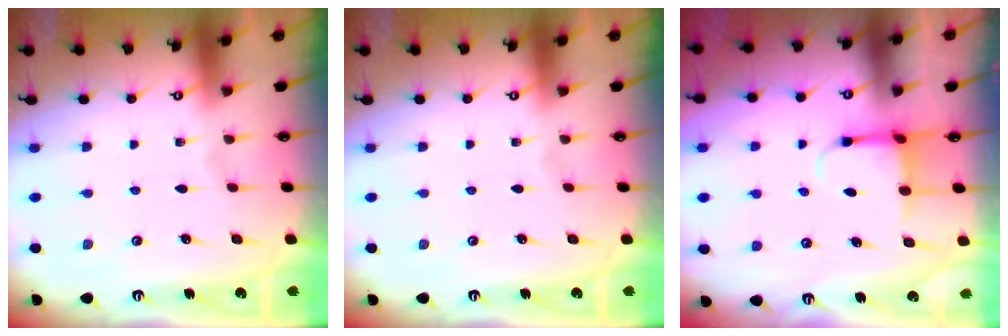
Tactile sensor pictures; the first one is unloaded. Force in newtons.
{"total": 0.0}
{"total": 4.0, "press": 3.8, "slide": 1.3}